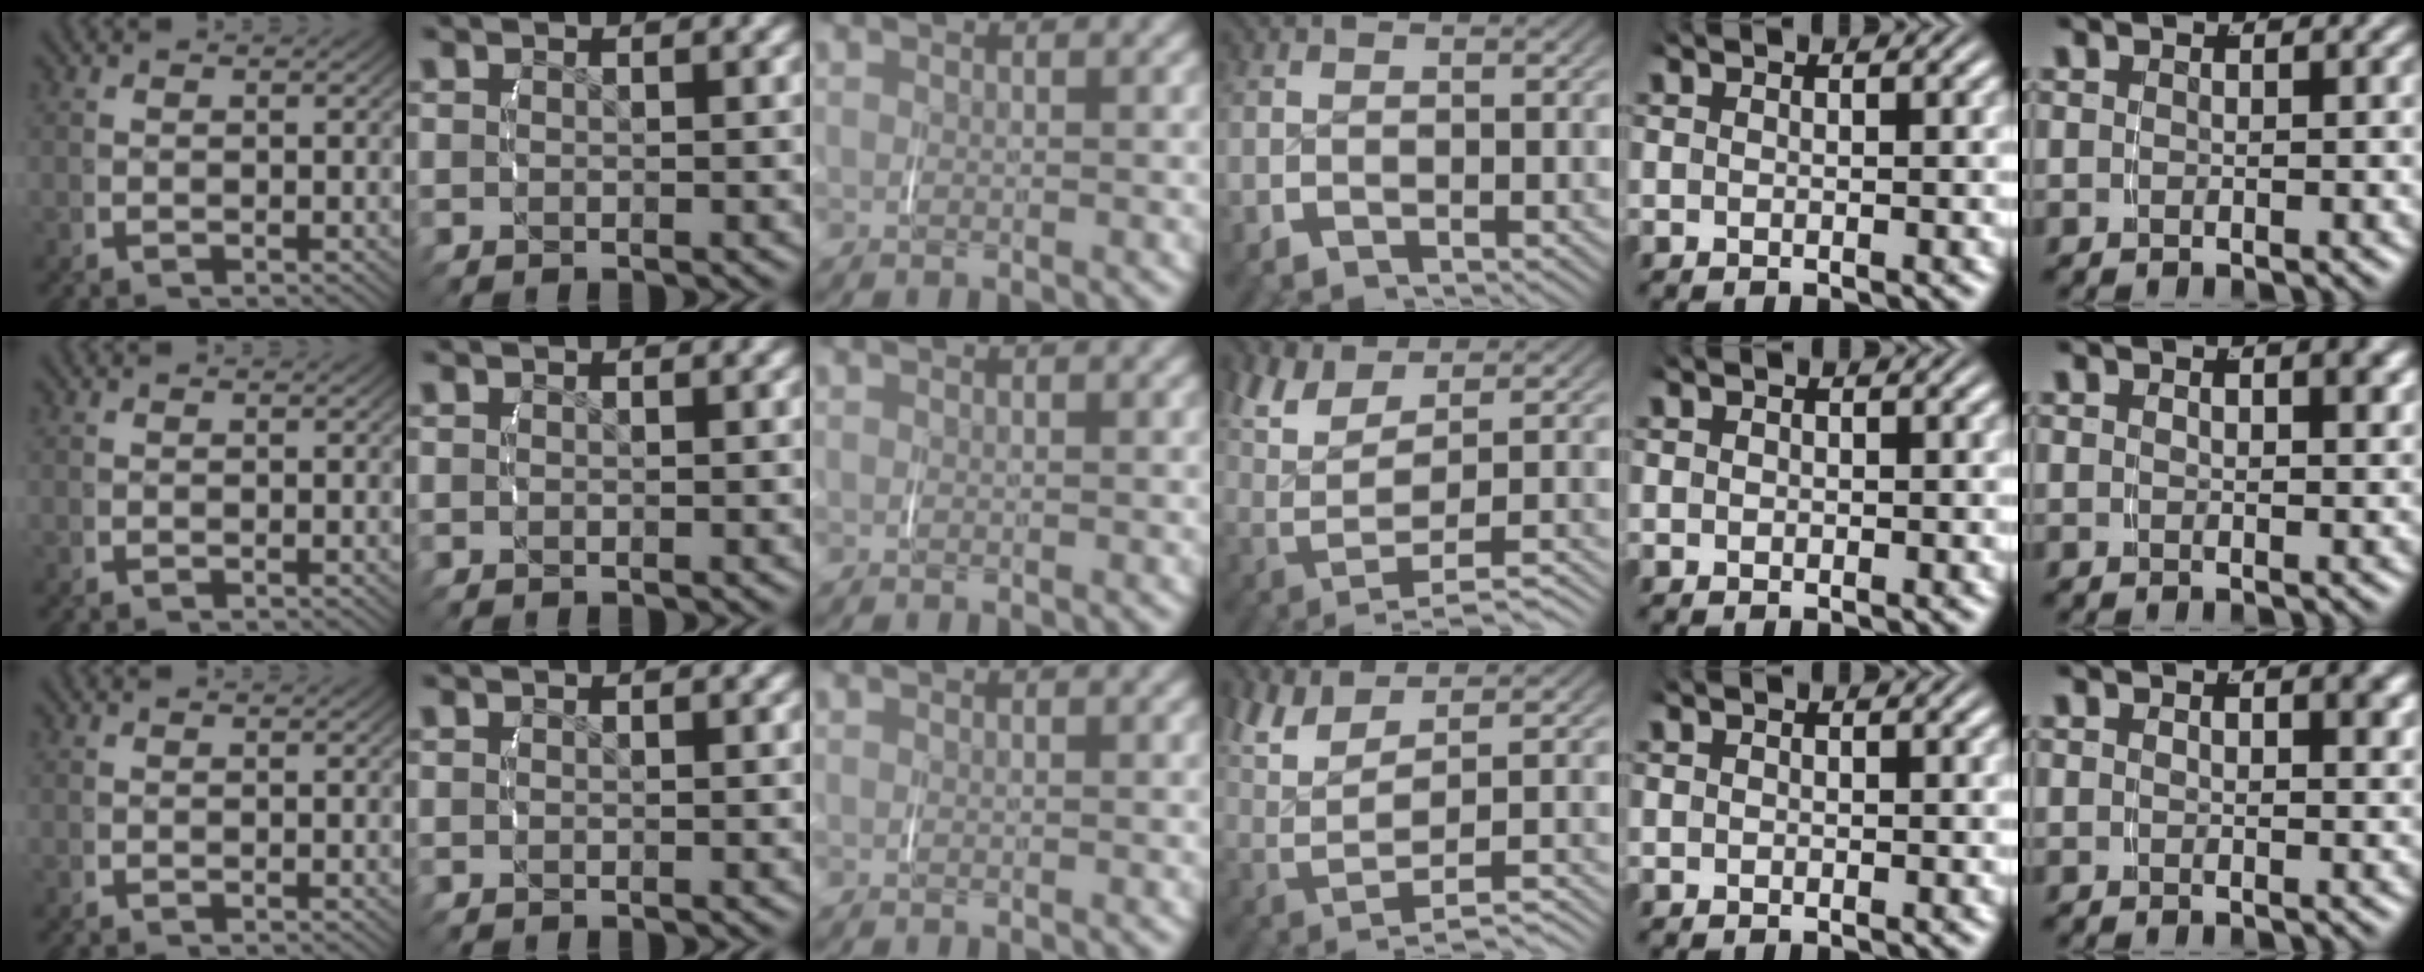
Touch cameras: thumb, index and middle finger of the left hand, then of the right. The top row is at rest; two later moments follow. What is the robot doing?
{"motion": "lift_and_place", "object": "backpack"}